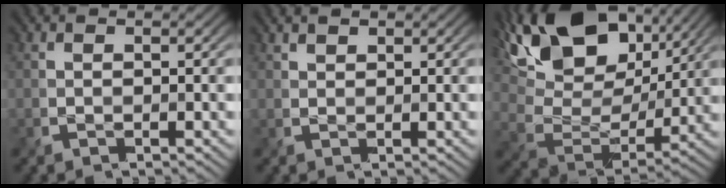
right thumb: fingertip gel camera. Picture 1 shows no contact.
{"total": 1.7, "force": [1.3, 0.8, 0.8], "torque": [-0.018, 0.004, 0.029]}
{"total": 17.8, "force": [9.7, 9.5, 11.4], "torque": [-0.236, 0.026, 0.154]}